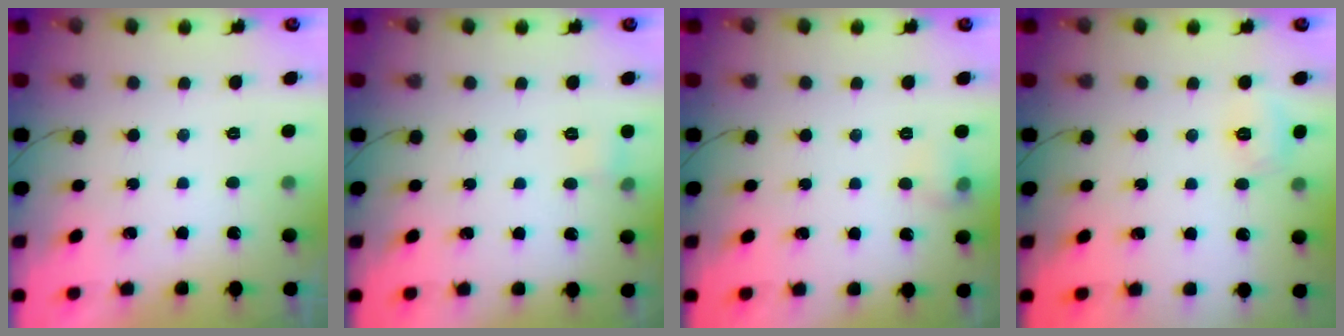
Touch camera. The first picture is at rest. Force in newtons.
{"total": 4.8, "press": 4.5, "slide": 1.6}
{"total": 5.8, "press": 5.6, "slide": 1.4}
{"total": 5.2, "press": 5.1, "slide": 1.1}